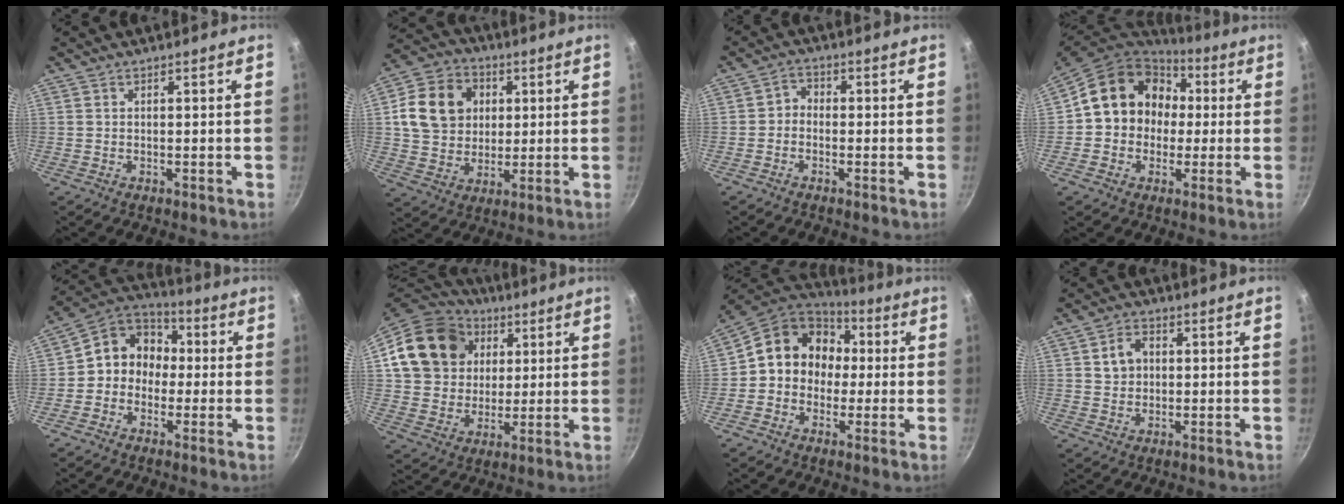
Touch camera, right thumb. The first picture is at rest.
{"total": 14.7, "force": [3.2, 12.1, 7.7], "torque": [-0.117, 0.007, 0.051]}
{"total": 2.6, "force": [-0.9, 2.1, 1.2], "torque": [-0.013, 0.018, -0.026]}
{"total": 16.2, "force": [1.5, 14.1, 7.9], "torque": [-0.099, 0.043, 0.011]}
{"total": 10.7, "force": [-0.4, 9.4, 5.2], "torque": [-0.042, 0.040, -0.033]}
{"total": 19.3, "force": [5.6, 16.1, 9.2], "torque": [-0.157, 0.016, 0.099]}
{"total": 14.2, "force": [0.8, 12.4, 6.8], "torque": [-0.072, 0.040, -0.007]}
{"total": 5.1, "force": [0.8, 4.1, 2.9], "torque": [-0.028, 0.011, 0.011]}